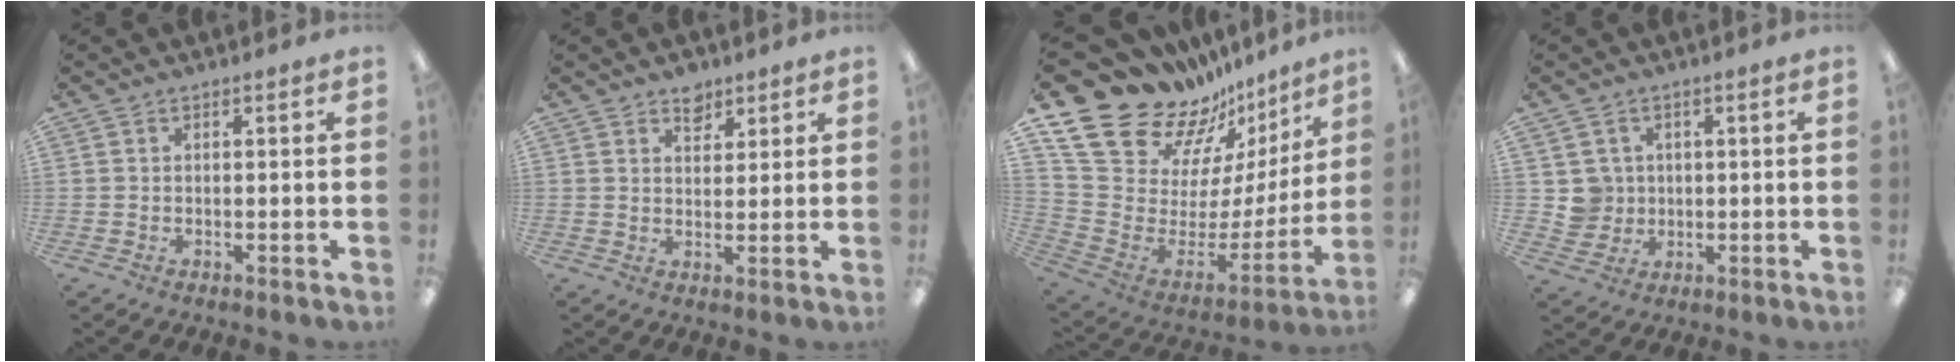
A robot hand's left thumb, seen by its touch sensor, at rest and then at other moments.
{"total": 4.3, "force": [3.3, 2.5, 1.1], "torque": [0.004, -0.018, 0.056]}
{"total": 21.7, "force": [16.8, 10.5, 8.9], "torque": [-0.136, -0.143, 0.320]}
{"total": 4.8, "force": [1.4, 4.6, 0.1], "torque": [-0.006, 0.003, 0.026]}